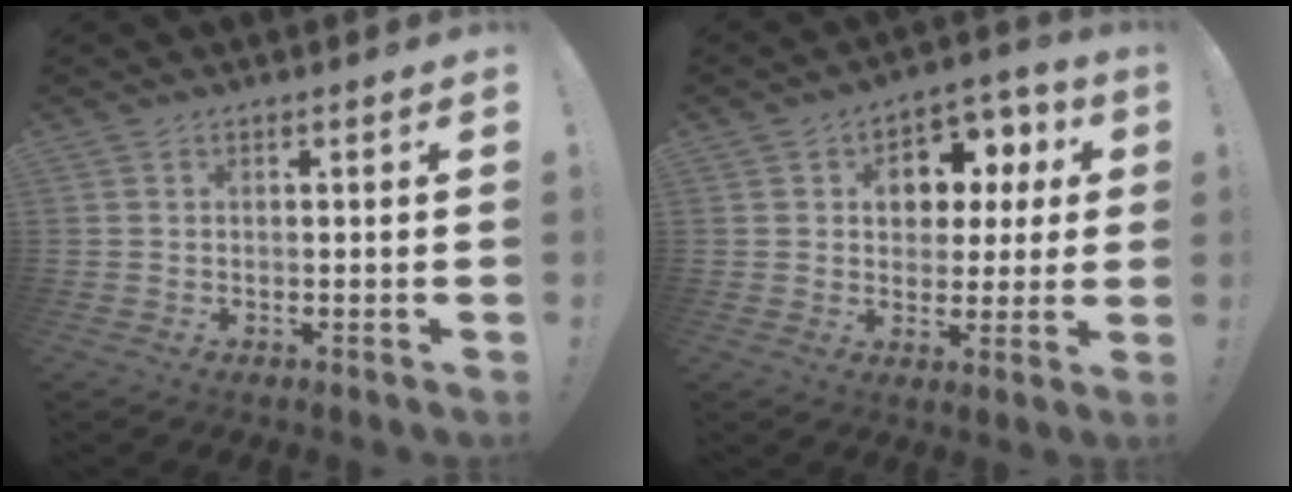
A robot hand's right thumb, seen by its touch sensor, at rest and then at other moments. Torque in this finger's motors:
{"motor_torque": [1.32, 1.91, 0.29, -0.16, 0.00]}